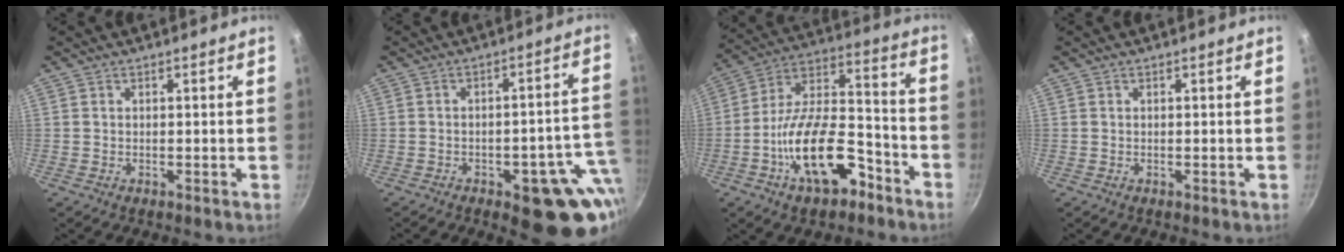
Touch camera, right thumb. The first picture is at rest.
{"total": 15.7, "force": [-4.6, 6.7, 13.5], "torque": [-0.112, 0.023, -0.055]}
{"total": 19.3, "force": [-8.9, 9.3, 14.3], "torque": [-0.216, 0.070, -0.154]}
{"total": 0.0}